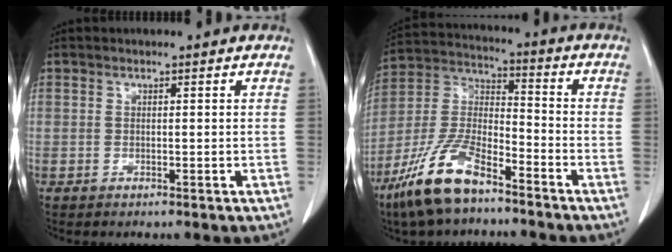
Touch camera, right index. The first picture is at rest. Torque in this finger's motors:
{"motor_torque": [-0.17, 0.01, 0.17, 0.01]}